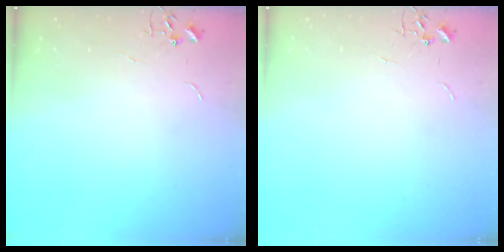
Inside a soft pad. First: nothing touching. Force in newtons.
{"total": 0.0}